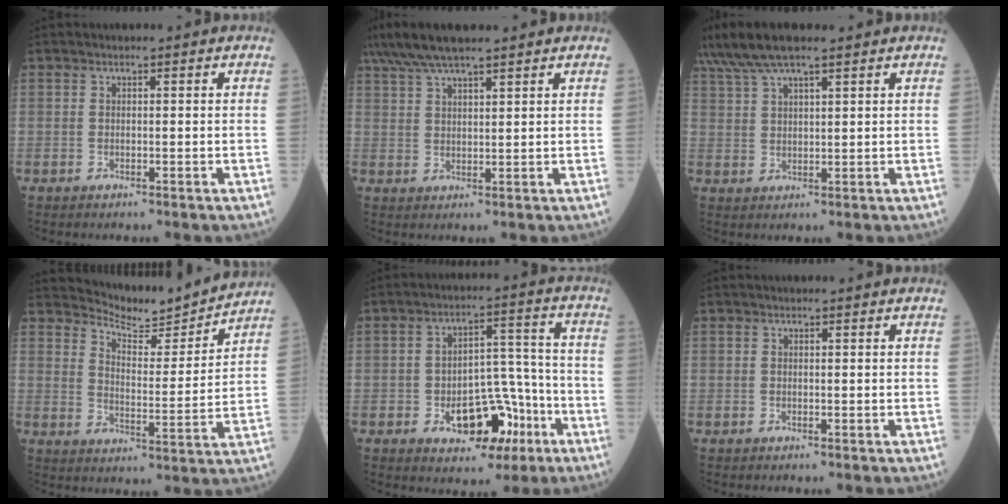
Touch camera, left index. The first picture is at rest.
{"total": 9.1, "force": [7.4, 1.2, 5.1], "torque": [-0.099, 0.041, 0.134]}
{"total": 9.0, "force": [7.2, 1.4, 5.3], "torque": [-0.107, 0.041, 0.133]}
{"total": 9.7, "force": [9.7, 0.4, 0.6], "torque": [-0.023, -0.014, 0.146]}
{"total": 10.8, "force": [-4.9, 6.1, 7.5], "torque": [-0.113, 0.027, -0.065]}
{"total": 0.0}